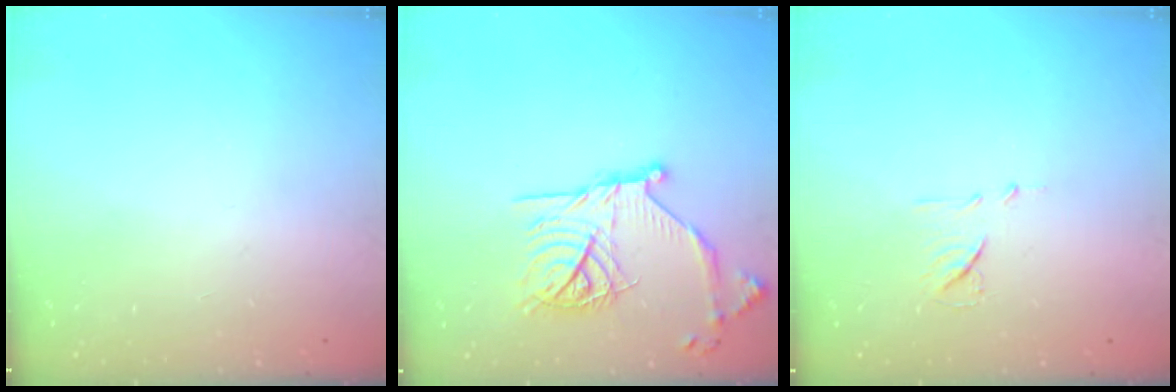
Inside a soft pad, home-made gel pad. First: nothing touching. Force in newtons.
{"total": 19.4, "press": 19.3, "slide": 1.5}
{"total": 6.8, "press": 6.7, "slide": 0.6}